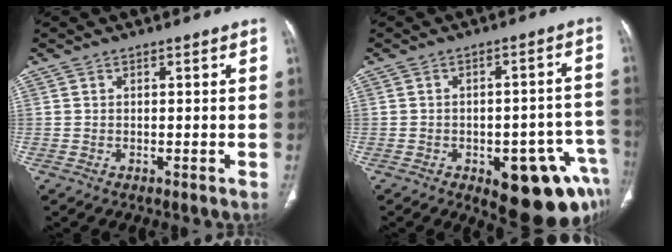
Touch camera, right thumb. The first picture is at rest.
{"total": 17.1, "force": [-8.0, 7.7, 13.1], "torque": [-0.092, 0.050, -0.085]}